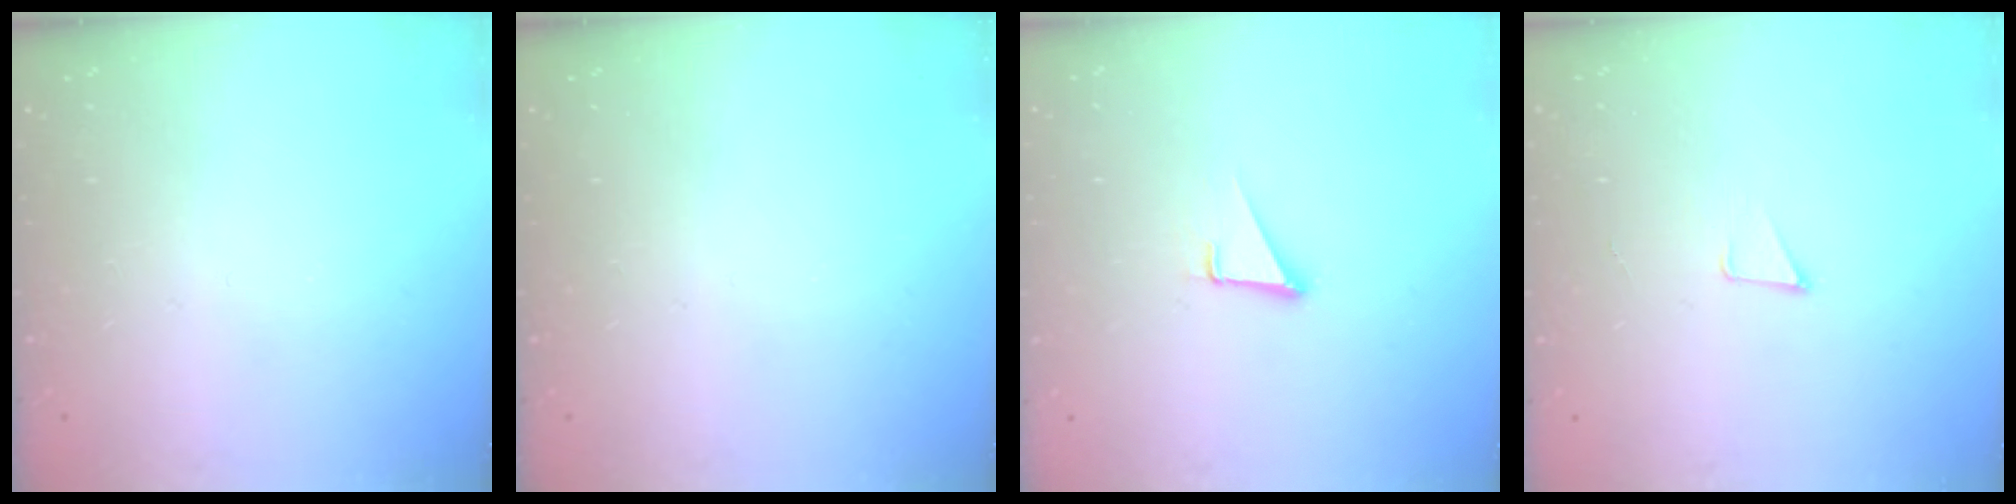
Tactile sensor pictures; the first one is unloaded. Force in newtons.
{"total": 0.0}
{"total": 3.7, "press": 2.9, "slide": 2.3}
{"total": 5.0, "press": 4.2, "slide": 2.8}